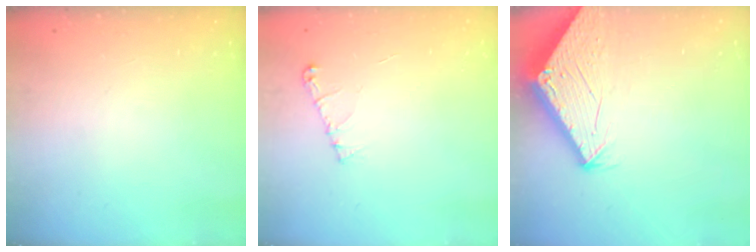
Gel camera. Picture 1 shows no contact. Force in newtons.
{"total": 5.9, "press": 5.9, "slide": 0.7}
{"total": 2.8, "press": 2.8, "slide": 0.1}